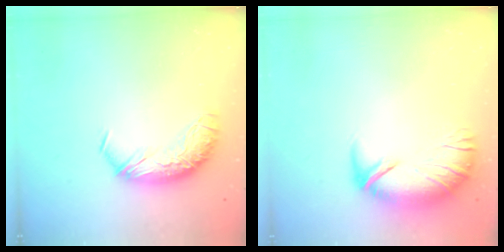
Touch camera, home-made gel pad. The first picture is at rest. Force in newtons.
{"total": 2.8, "press": 1.7, "slide": 2.3}